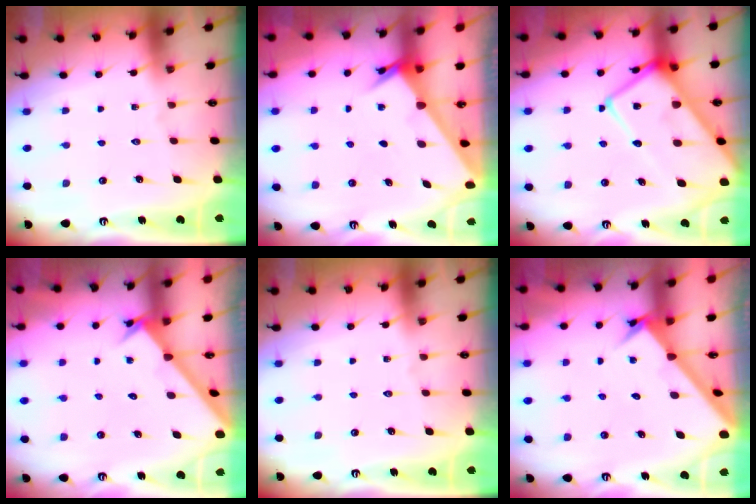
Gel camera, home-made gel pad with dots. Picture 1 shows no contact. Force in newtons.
{"total": 2.8, "press": 2.8, "slide": 0.2}
{"total": 17.9, "press": 17.9, "slide": 1.6}
{"total": 2.0, "press": 2.0, "slide": 0.2}
{"total": 0.0}
{"total": 3.0, "press": 3.0, "slide": 0.4}